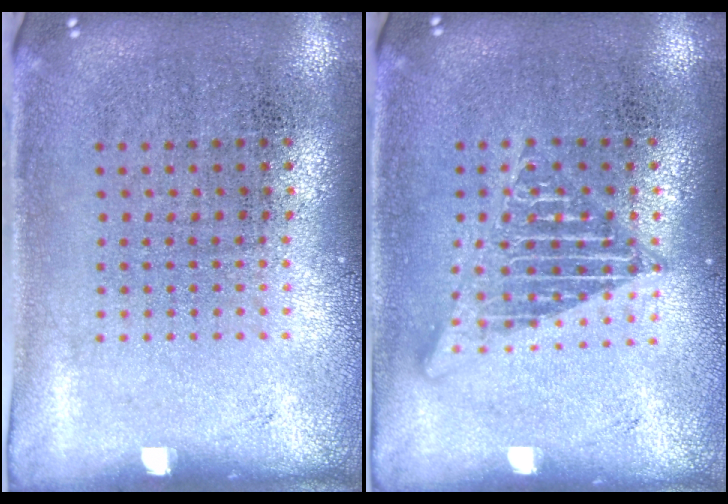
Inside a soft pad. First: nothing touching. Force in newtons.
{"total": 2.6, "press": 2.5, "slide": 0.3}